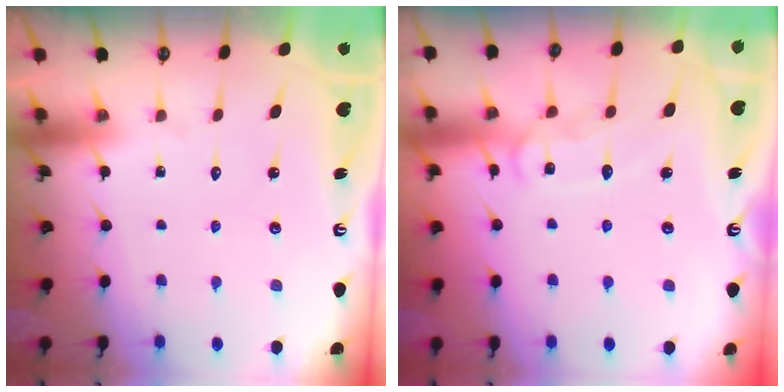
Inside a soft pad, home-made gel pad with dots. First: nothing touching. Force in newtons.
{"total": 10.4, "press": 10.3, "slide": 0.9}